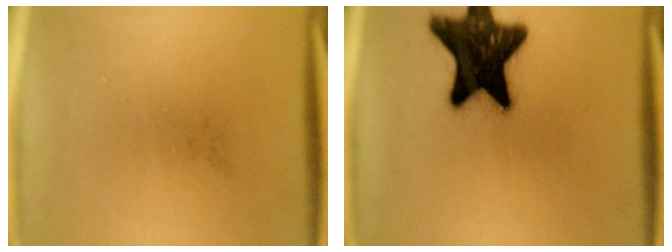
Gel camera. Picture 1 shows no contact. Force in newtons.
{"total": 19.0}